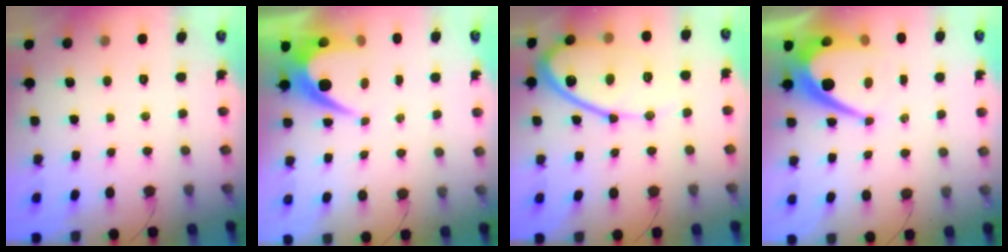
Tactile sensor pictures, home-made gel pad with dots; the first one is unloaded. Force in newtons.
{"total": 7.5, "press": 7.5, "slide": 0.4}
{"total": 14.2, "press": 14.2, "slide": 1.1}
{"total": 12.4, "press": 12.4, "slide": 0.9}